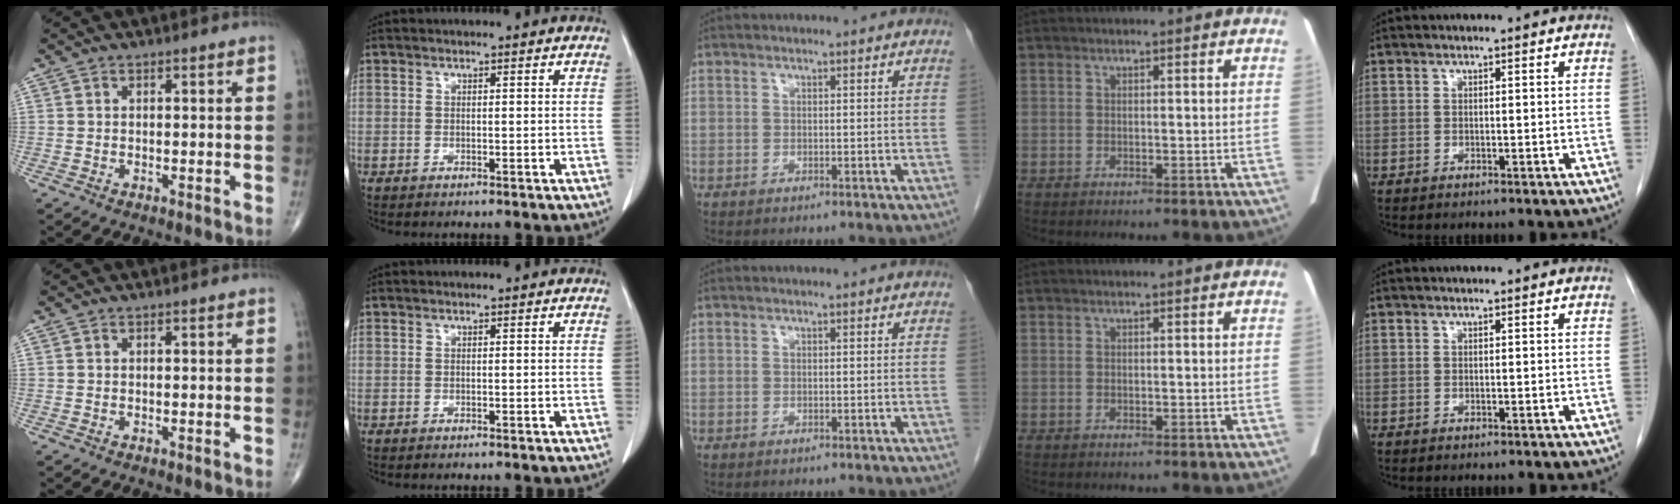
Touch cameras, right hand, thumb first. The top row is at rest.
{}